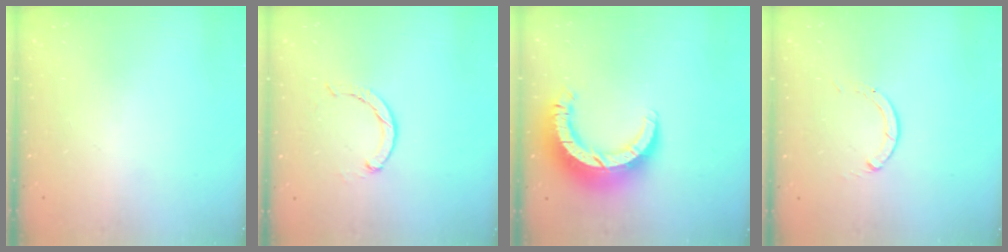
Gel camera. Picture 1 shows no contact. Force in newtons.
{"total": 1.7, "press": 1.6, "slide": 0.3}
{"total": 12.1, "press": 12.0, "slide": 1.2}
{"total": 0.0}